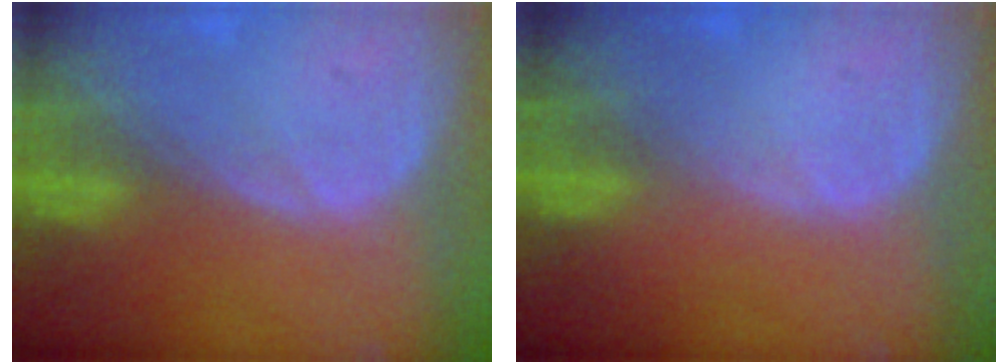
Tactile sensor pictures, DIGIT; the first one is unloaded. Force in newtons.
{"total": 0.0}